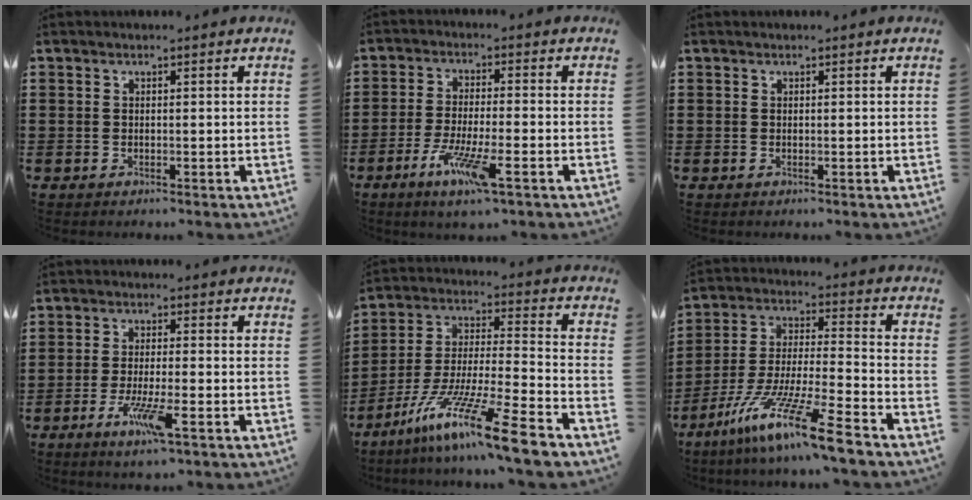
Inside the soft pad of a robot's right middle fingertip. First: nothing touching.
{"total": 7.4, "force": [-4.0, 0.9, 6.1], "torque": [-0.120, -0.012, -0.071]}
{"total": 0.0}
{"total": 6.1, "force": [-3.2, 0.7, 5.2], "torque": [-0.100, -0.012, -0.055]}
{"total": 14.2, "force": [-10.9, -0.4, 9.2], "torque": [-0.170, 0.009, -0.202]}
{"total": 13.6, "force": [-10.3, -0.3, 8.9], "torque": [-0.173, 0.005, -0.194]}